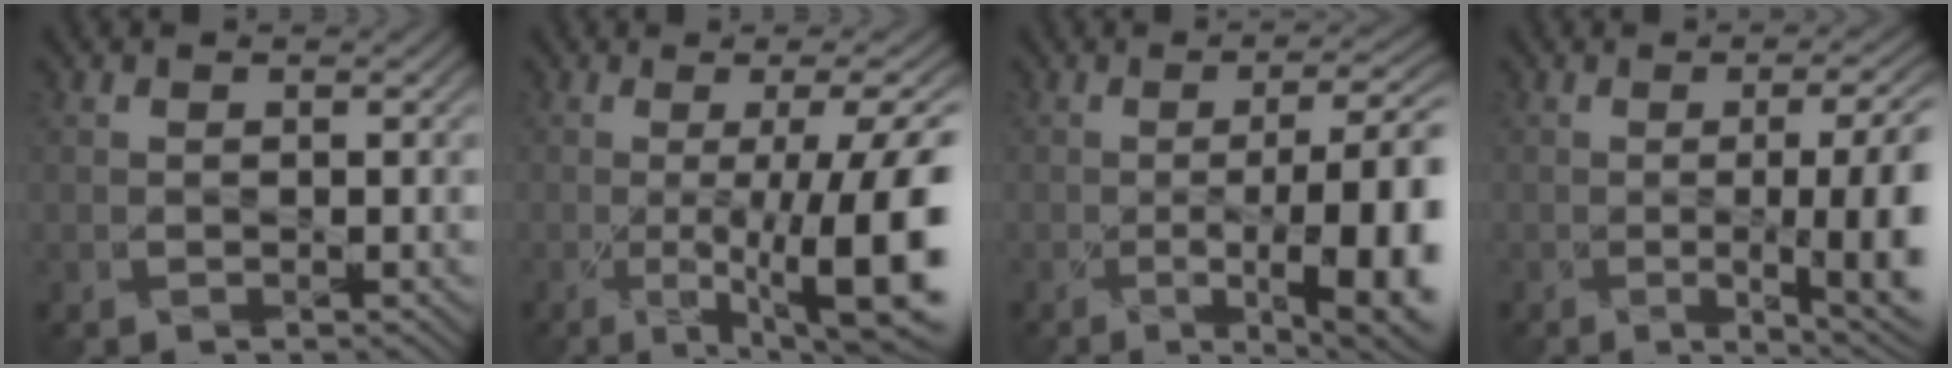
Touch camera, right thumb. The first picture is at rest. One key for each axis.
{"total": 14.1, "fx": -3.2, "fy": 3.2, "fz": 13.3, "tx": -0.178, "ty": 0.003, "tz": -0.042}
{"total": 14.3, "fx": -3.9, "fy": 4.3, "fz": 13.1, "tx": -0.151, "ty": 0.002, "tz": -0.058}
{"total": 13.9, "fx": -2.4, "fy": 4.6, "fz": 12.8, "tx": -0.133, "ty": 0.009, "tz": -0.037}